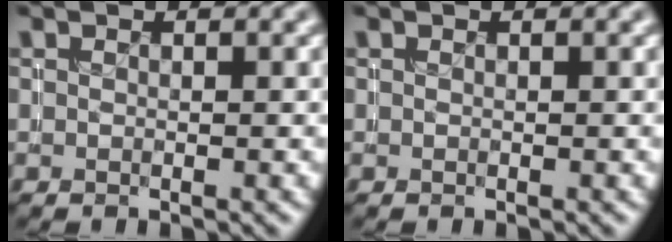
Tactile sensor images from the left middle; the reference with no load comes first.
{"total": 0.0}